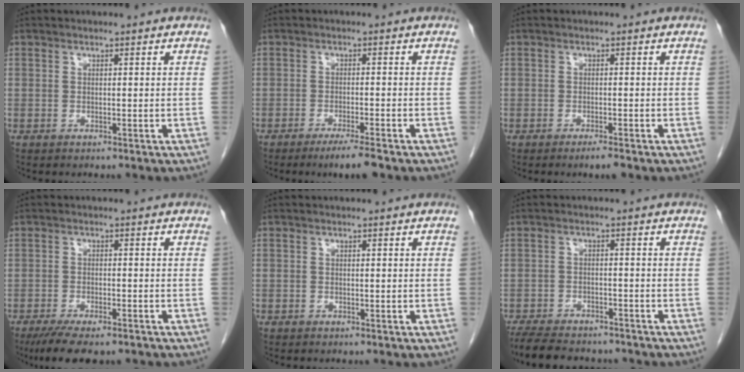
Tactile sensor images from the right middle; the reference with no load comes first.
{"total": 4.2, "force": [-3.0, -0.1, 2.9], "torque": [-0.047, -0.011, -0.051]}
{"total": 1.8, "force": [-1.3, 0.1, 1.2], "torque": [-0.022, -0.003, -0.021]}
{"total": 9.9, "force": [-7.8, 2.6, 5.4], "torque": [-0.080, -0.012, -0.118]}
{"total": 0.7, "force": [-0.5, 0.4, 0.1], "torque": [-0.004, 0.003, -0.008]}
{"total": 13.1, "force": [-11.3, 4.1, 5.3], "torque": [-0.111, -0.007, -0.162]}